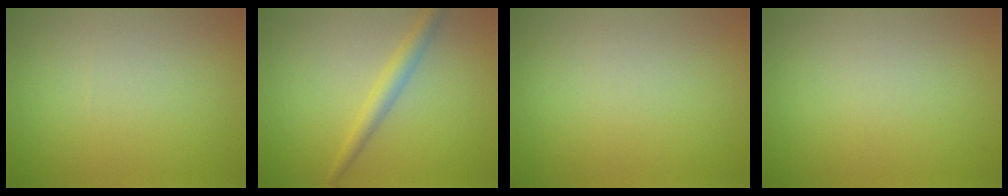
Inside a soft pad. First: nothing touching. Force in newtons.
{"total": 2.3, "press": 2.2, "slide": 0.1}
{"total": 0.0}
{"total": 0.0}